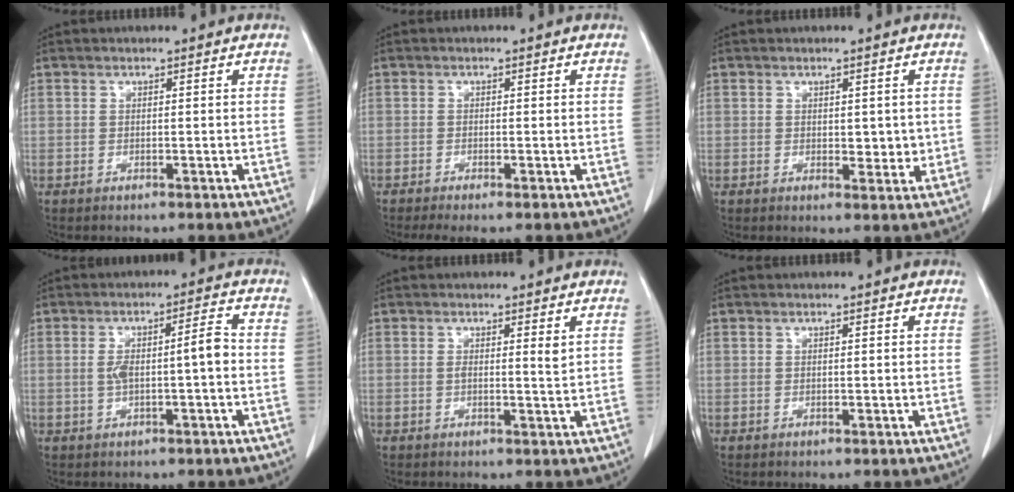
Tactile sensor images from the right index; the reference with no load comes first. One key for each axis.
{"total": 1.7, "fx": -1.1, "fy": 0.3, "fz": 1.3, "tx": -0.028, "ty": -0.005, "tz": -0.021}
{"total": 3.1, "fx": 0.4, "fy": 1.9, "fz": 2.4, "tx": -0.025, "ty": -0.007, "tz": 0.010}
{"total": 5.4, "fx": -0.4, "fy": 0.9, "fz": 5.3, "tx": -0.097, "ty": 0.020, "tz": -0.003}
{"total": 1.8, "fx": 0.6, "fy": 0.1, "fz": 1.7, "tx": -0.033, "ty": -0.002, "tz": 0.008}
{"total": 0.0}